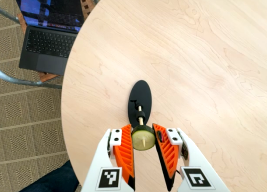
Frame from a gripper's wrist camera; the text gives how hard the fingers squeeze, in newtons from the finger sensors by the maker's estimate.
{"total": 8.1, "left": 7.8, "right": 8.5}